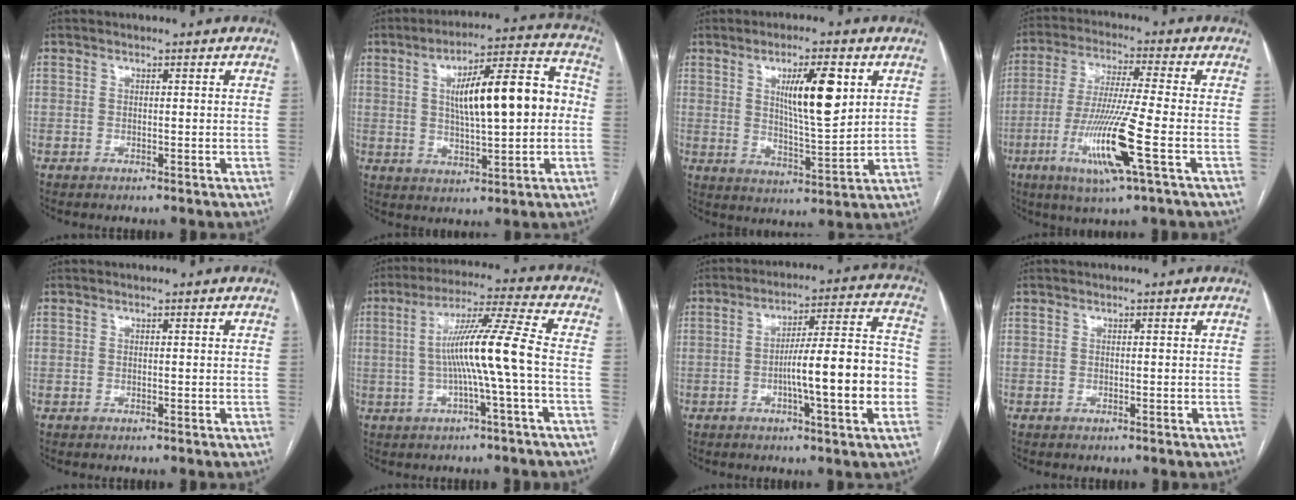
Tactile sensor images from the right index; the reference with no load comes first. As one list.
[{"total": 14.7, "force": [1.3, 3.7, 14.1], "torque": [-0.218, 0.037, 0.021]}, {"total": 10.3, "force": [3.6, 1.9, 9.4], "torque": [-0.156, -0.003, 0.064]}, {"total": 12.9, "force": [-4.4, -0.6, 12.1], "torque": [-0.244, -0.022, -0.086]}, {"total": 0.0}, {"total": 10.6, "force": [-1.1, -1.3, 10.5], "torque": [-0.189, 0.015, -0.019]}, {"total": 13.8, "force": [-3.2, 0.9, 13.4], "torque": [-0.202, 0.017, -0.049]}, {"total": 0.0}]